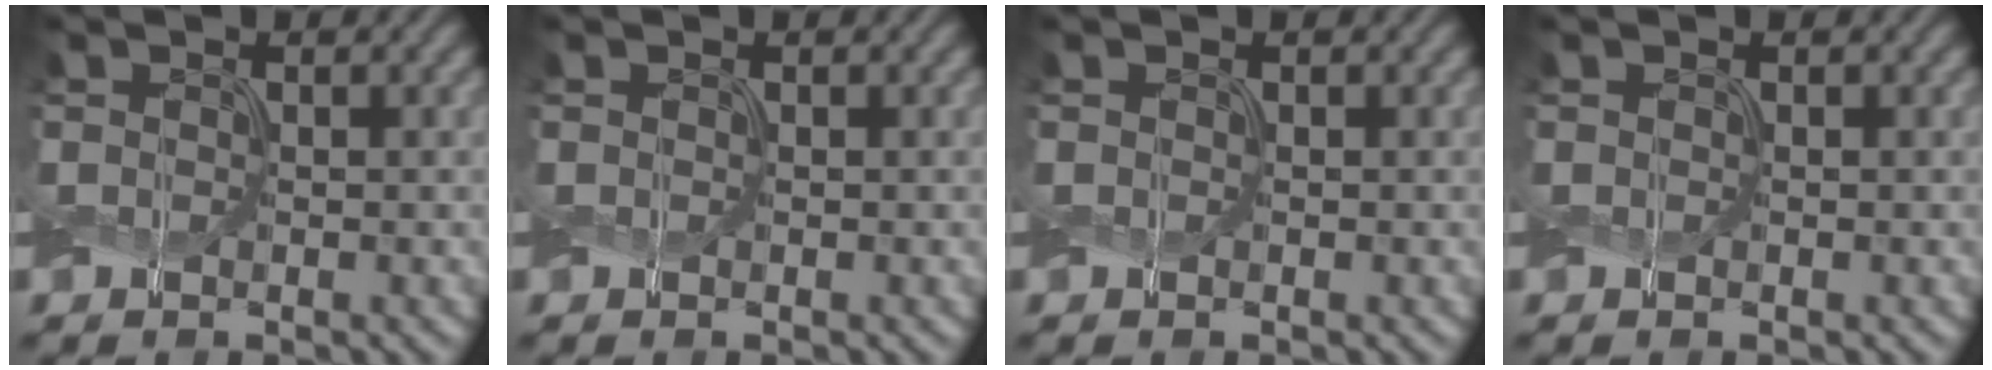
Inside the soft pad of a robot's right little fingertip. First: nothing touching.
{"total": 0.0}
{"total": 0.0}
{"total": 0.0}